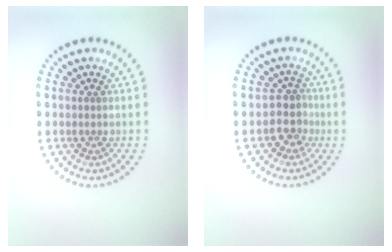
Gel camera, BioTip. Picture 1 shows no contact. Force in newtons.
{"total": 2.6, "press": 2.1, "slide": 1.6}